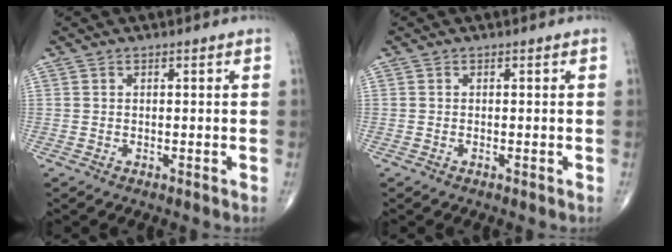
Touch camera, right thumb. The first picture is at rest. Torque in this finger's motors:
{"motor_torque": [-0.20, -0.08, -0.06, 0.16, 0.01]}